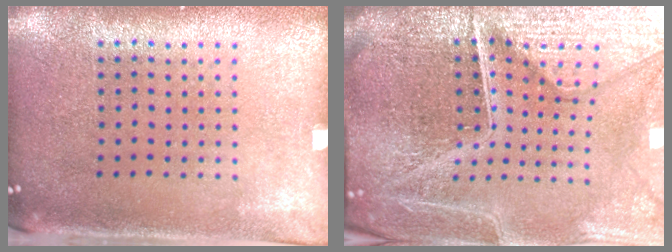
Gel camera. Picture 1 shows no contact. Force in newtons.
{"total": 7.0, "press": 6.2, "slide": 3.3}